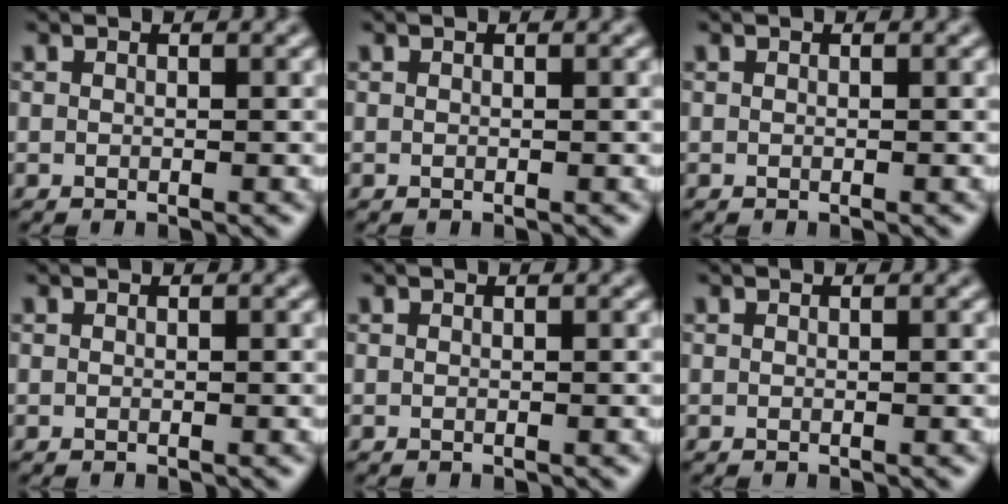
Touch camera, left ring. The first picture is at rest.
{"total": 0.0}
{"total": 0.0}
{"total": 0.0}
{"total": 0.0}
{"total": 0.0}